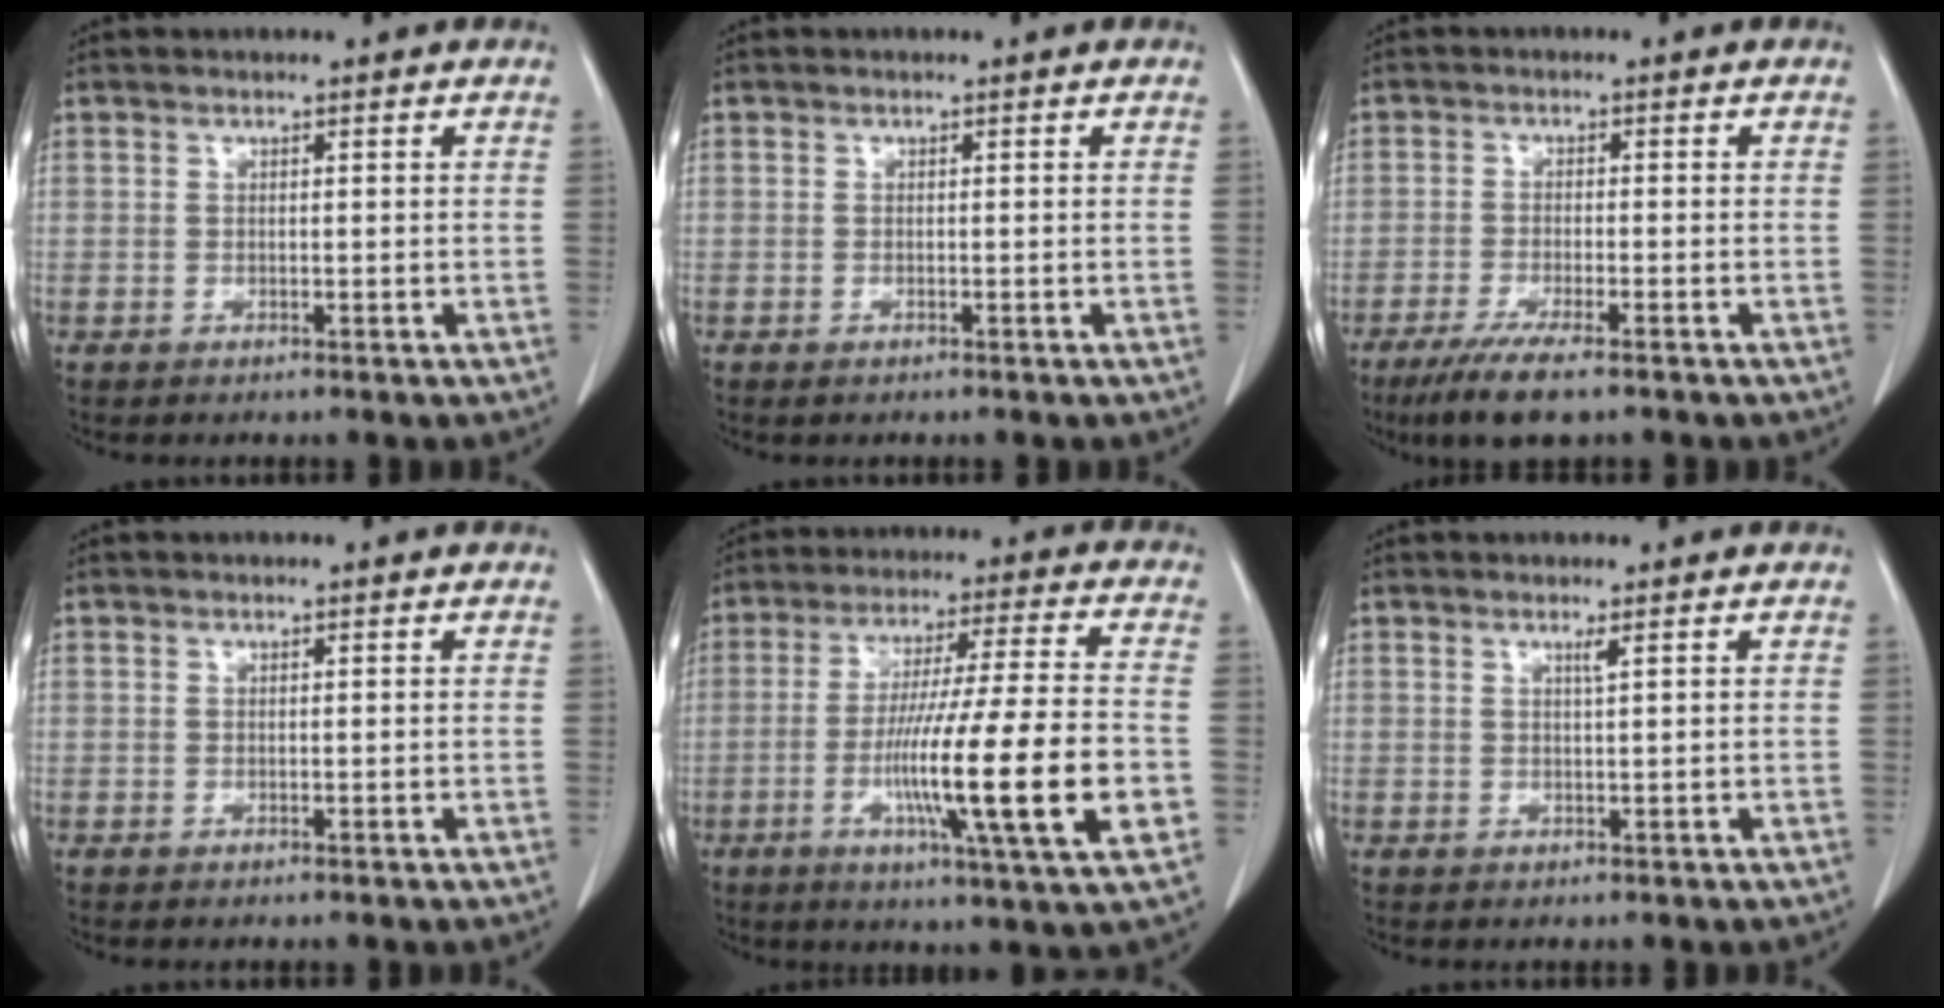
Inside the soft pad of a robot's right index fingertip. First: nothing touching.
{"total": 0.0}
{"total": 7.3, "force": [-5.1, 0.8, 5.2], "torque": [-0.089, -0.017, -0.082]}
{"total": 0.0}
{"total": 19.8, "force": [-5.0, 0.0, 19.2], "torque": [-0.299, -0.017, -0.082]}
{"total": 0.9, "force": [0.5, -0.3, 0.7], "torque": [-0.018, -0.006, 0.011]}